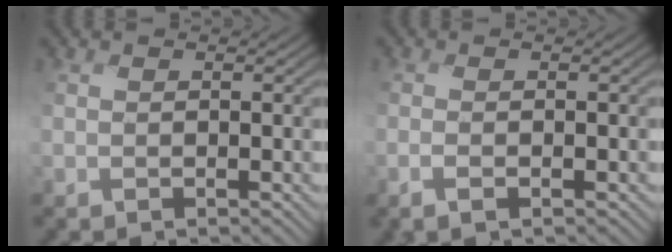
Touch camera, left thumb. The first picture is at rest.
{"total": 1.2, "force": [-0.6, -0.5, 1.0], "torque": [-0.024, 0.005, -0.016]}